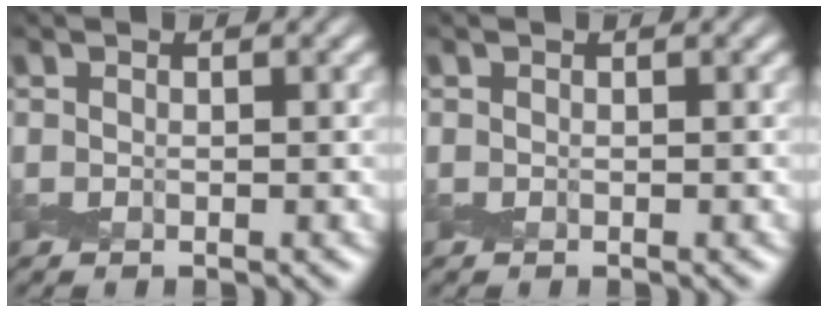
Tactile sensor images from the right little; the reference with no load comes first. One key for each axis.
{"total": 0.0}